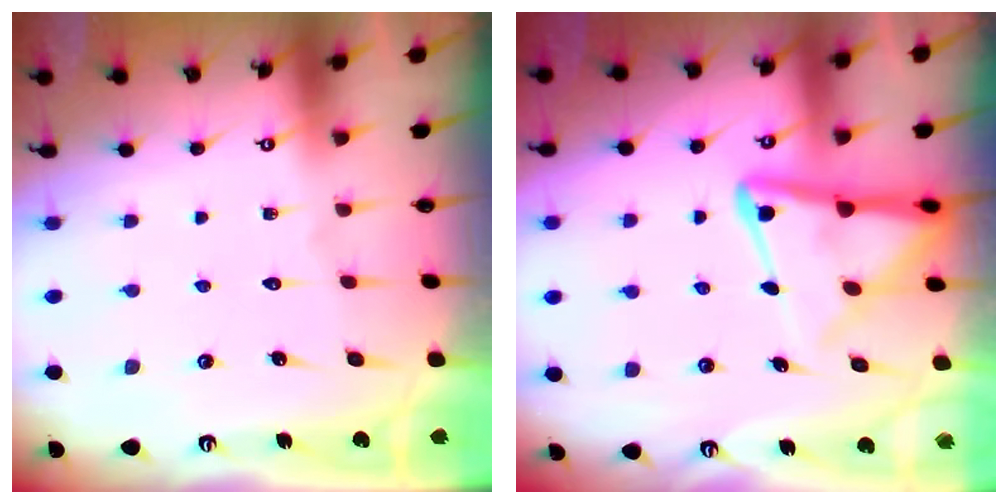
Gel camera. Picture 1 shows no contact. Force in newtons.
{"total": 10.1, "press": 10.0, "slide": 1.1}